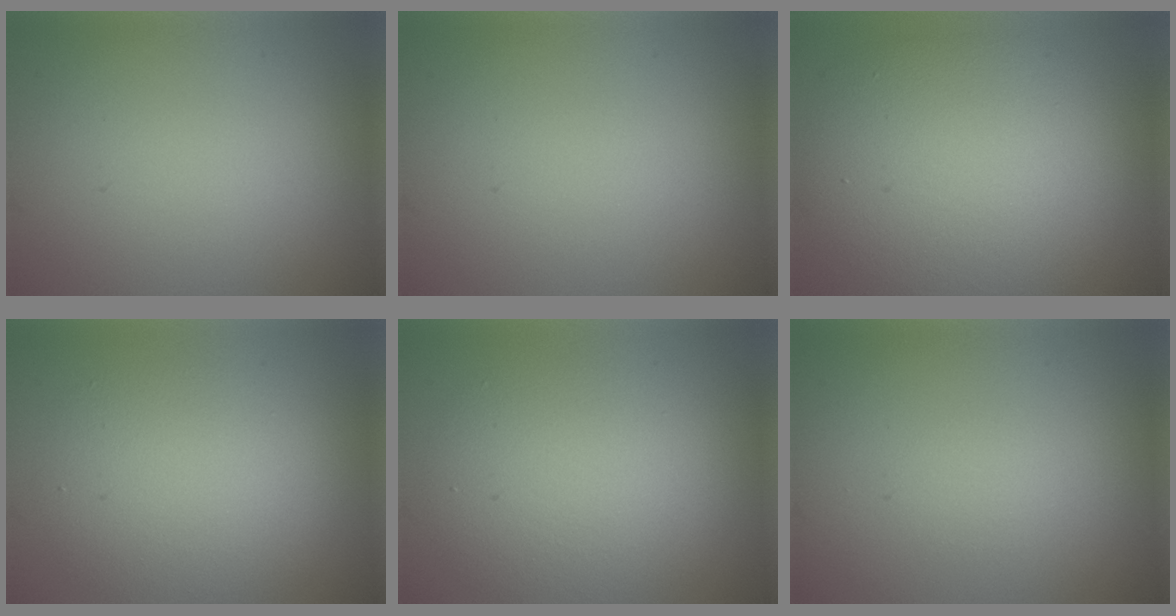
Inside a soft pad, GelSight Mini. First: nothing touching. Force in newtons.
{"total": 0.0}
{"total": 10.1, "press": 10.1, "slide": 0.6}
{"total": 5.3, "press": 5.3, "slide": 0.6}
{"total": 5.8, "press": 5.8, "slide": 0.5}
{"total": 0.6, "press": 0.6, "slide": 0.0}